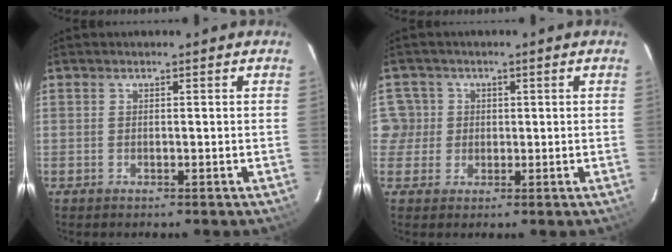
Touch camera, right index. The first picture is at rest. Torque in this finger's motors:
{"motor_torque": [0.39, 0.10, 0.07, 0.03]}